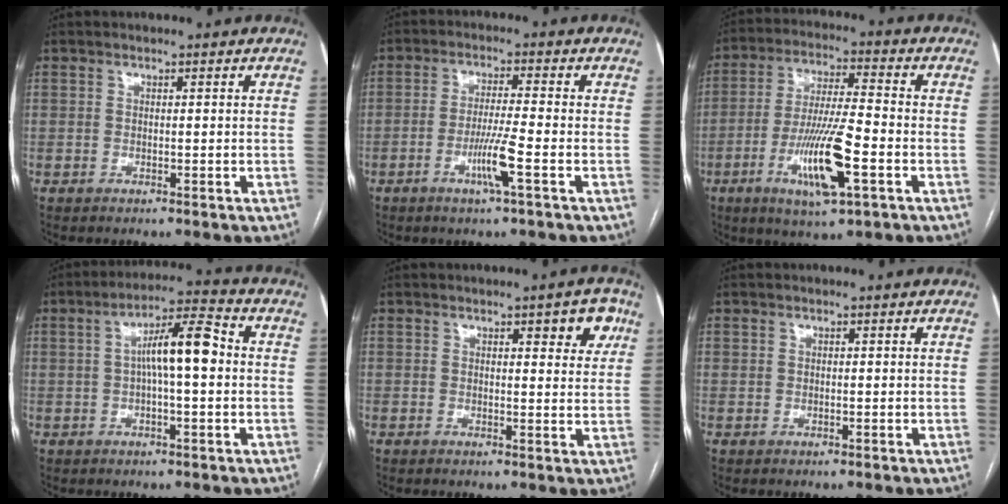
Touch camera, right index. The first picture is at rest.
{"total": 5.8, "force": [-2.3, -0.7, 5.2], "torque": [-0.099, -0.011, -0.045]}
{"total": 12.7, "force": [-4.5, 1.4, 11.8], "torque": [-0.226, -0.013, -0.080]}
{"total": 8.8, "force": [0.5, 1.4, 8.7], "torque": [-0.152, 0.027, 0.004]}
{"total": 4.8, "force": [2.4, 1.4, 3.9], "torque": [-0.043, 0.001, 0.026]}
{"total": 0.0}